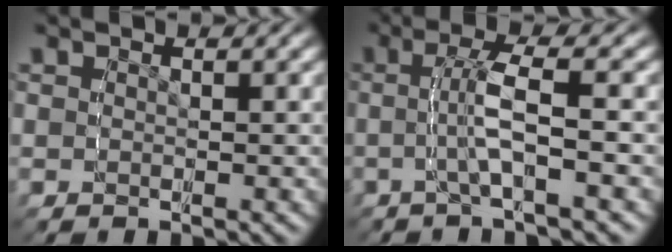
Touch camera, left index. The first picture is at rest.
{"total": 3.3, "force": [0.0, -0.1, 3.3], "torque": [-0.065, 0.013, -0.006]}